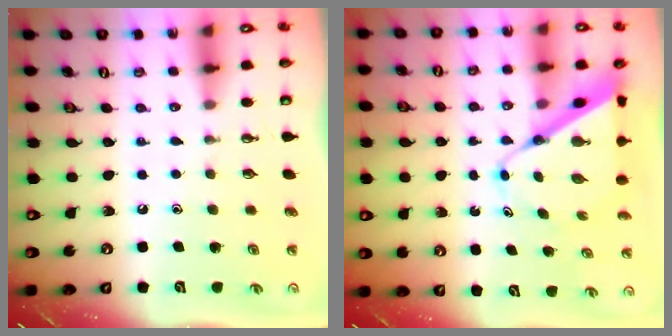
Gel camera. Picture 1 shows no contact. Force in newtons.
{"total": 10.0, "press": 10.0, "slide": 1.0}